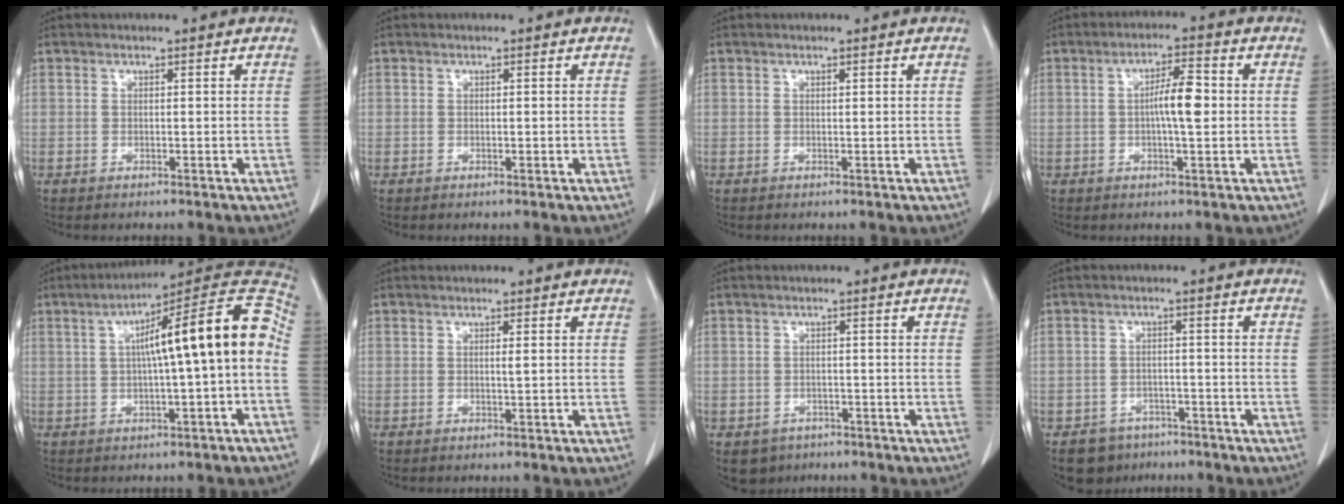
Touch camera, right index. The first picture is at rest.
{"total": 0.0}
{"total": 0.0}
{"total": 5.3, "force": [0.2, 0.8, 5.2], "torque": [-0.089, 0.009, 0.003]}
{"total": 15.8, "force": [0.7, 1.0, 15.8], "torque": [-0.223, 0.046, 0.007]}
{"total": 0.6, "force": [0.3, -0.2, 0.5], "torque": [-0.006, 0.000, 0.007]}
{"total": 3.8, "force": [-2.3, 3.0, 0.5], "torque": [-0.004, 0.005, -0.030]}
{"total": 5.0, "force": [-3.5, 3.5, 0.3], "torque": [0.001, 0.009, -0.050]}